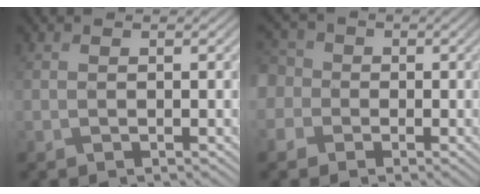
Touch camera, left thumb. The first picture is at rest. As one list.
[{"total": 6.4, "force": [-0.7, 5.9, 2.4], "torque": [-0.094, 0.010, -0.046]}]